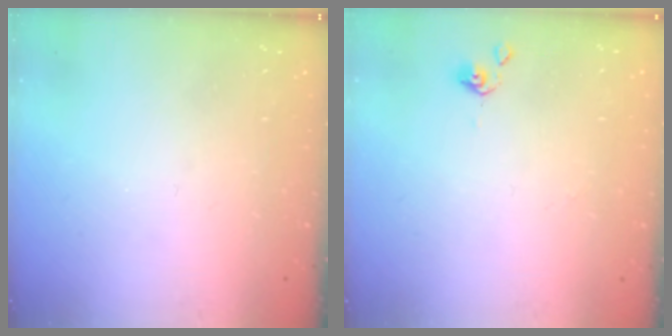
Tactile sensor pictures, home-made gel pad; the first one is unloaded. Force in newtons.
{"total": 0.0}